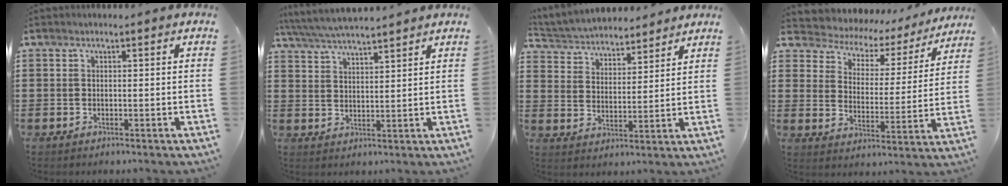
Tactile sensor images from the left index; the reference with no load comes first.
{"total": 4.6, "force": [4.4, 0.0, 1.4], "torque": [-0.042, -0.018, 0.077]}
{"total": 4.2, "force": [4.2, 0.8, 0.0], "torque": [-0.024, -0.023, 0.071]}
{"total": 3.3, "force": [2.6, 1.8, 0.6], "torque": [-0.036, -0.023, 0.034]}